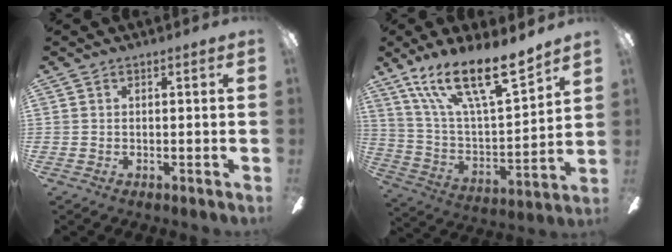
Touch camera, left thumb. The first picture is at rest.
{"total": 21.2, "force": [15.6, 6.6, 12.8], "torque": [-0.236, -0.094, 0.274]}